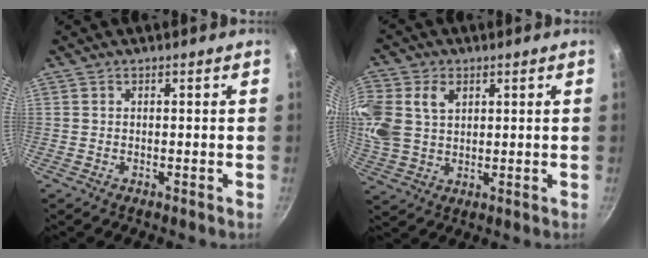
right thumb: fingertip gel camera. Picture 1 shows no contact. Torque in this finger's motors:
{"motor_torque": [0.37, 0.37, 0.66, 0.41, 0.14]}